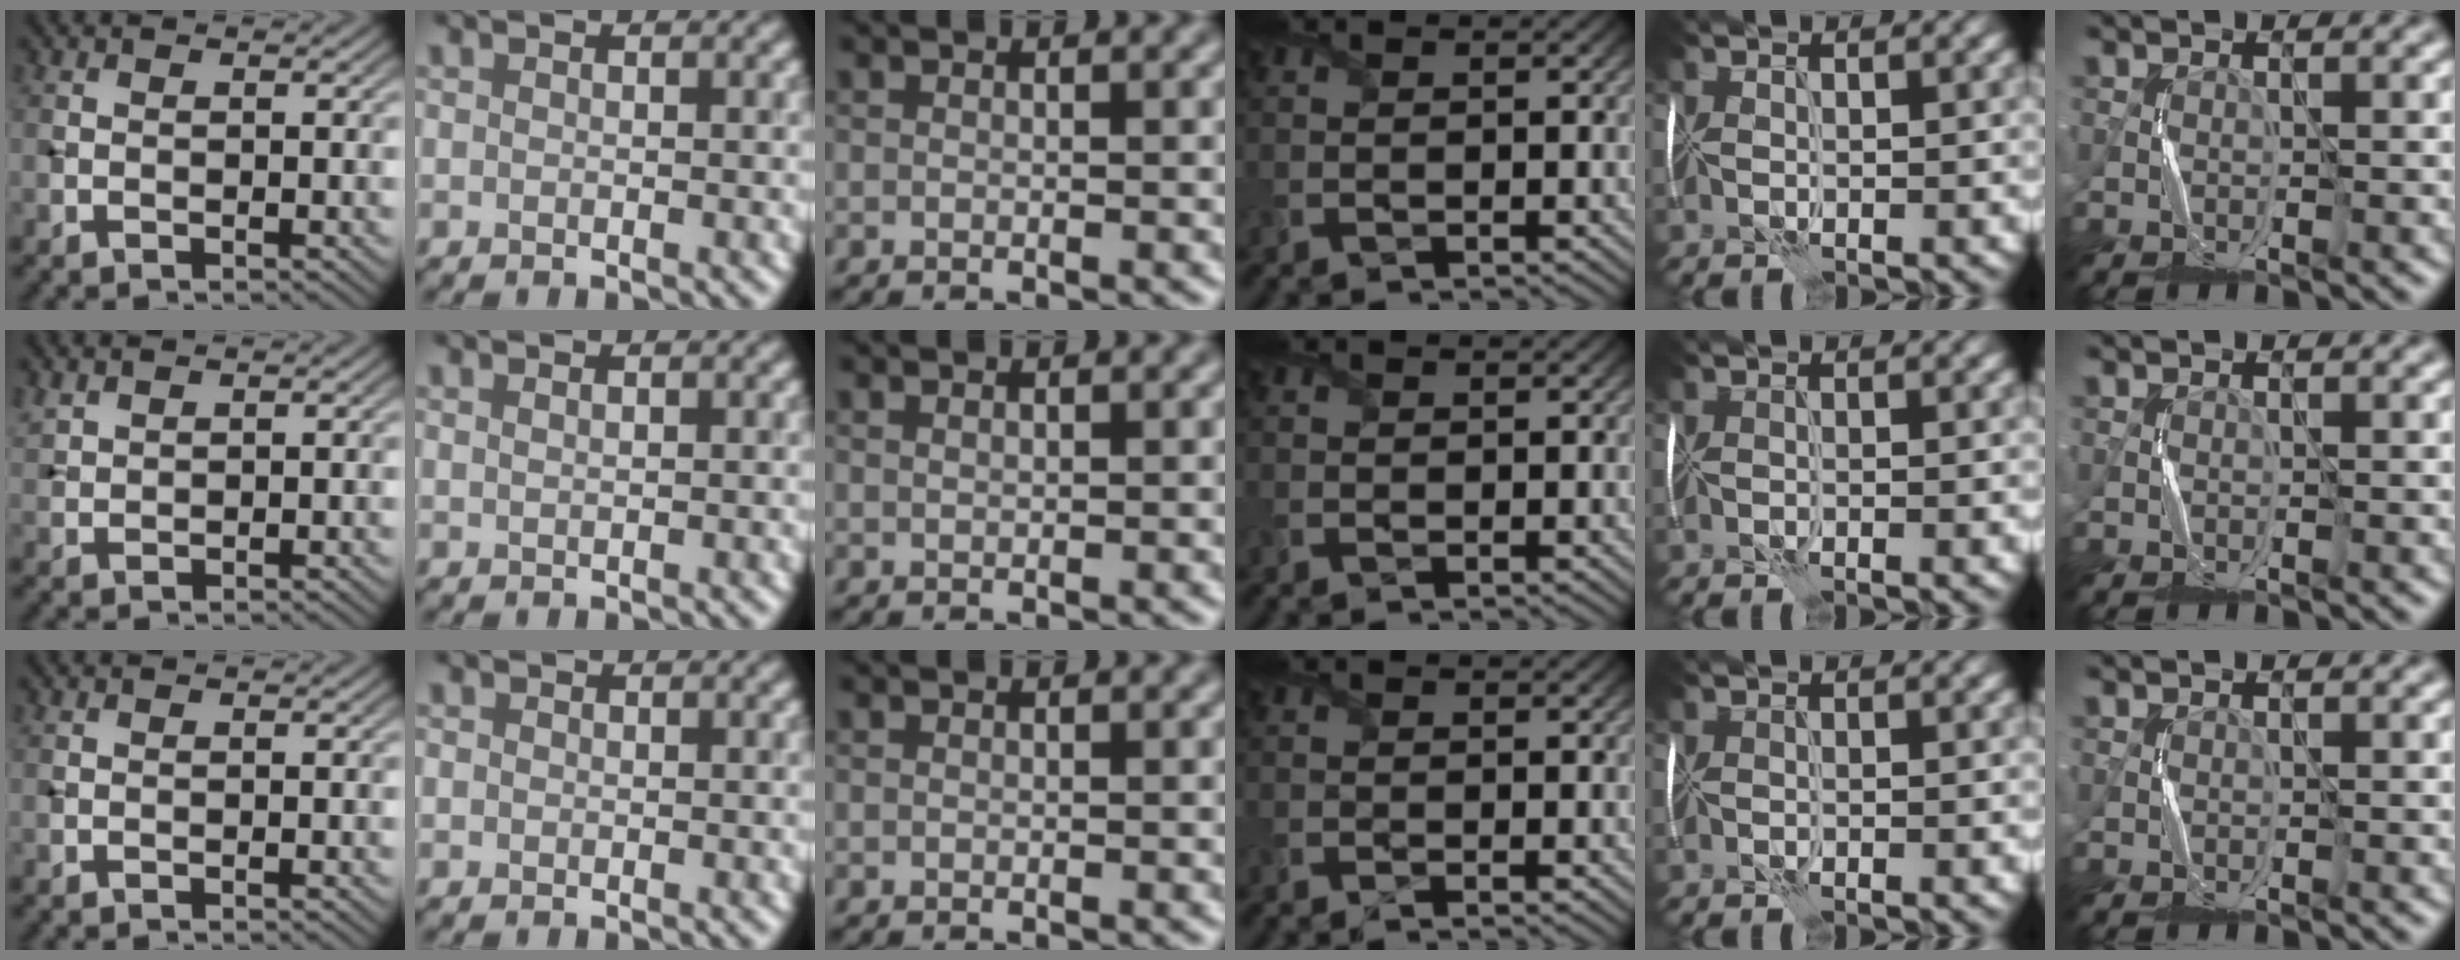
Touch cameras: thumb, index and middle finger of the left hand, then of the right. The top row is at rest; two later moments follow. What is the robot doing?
{"motion": "fold", "object": "wrapping paper"}